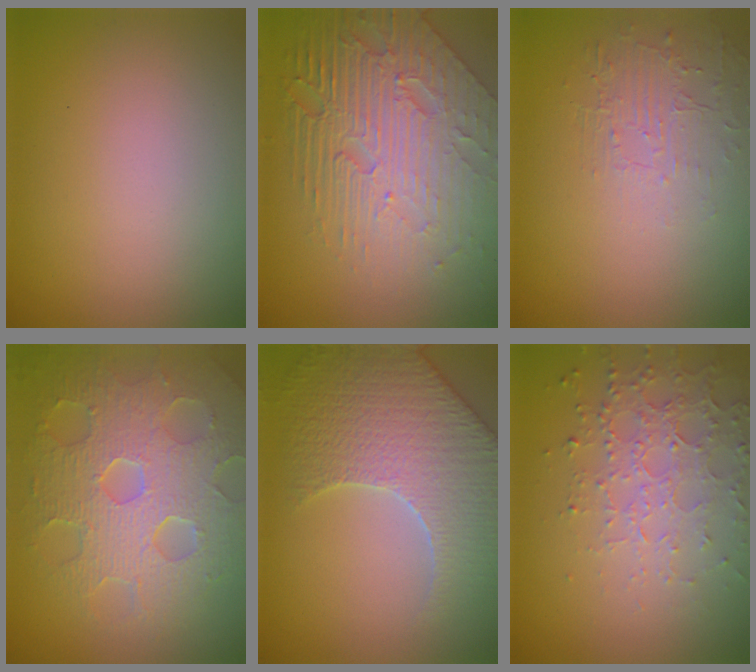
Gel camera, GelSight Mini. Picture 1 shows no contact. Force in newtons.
{"total": 8.4, "press": 5.6, "slide": 6.3}
{"total": 1.8, "press": 0.7, "slide": 1.7}
{"total": 8.9, "press": 6.0, "slide": 6.5}
{"total": 6.8, "press": 5.8, "slide": 3.6}
{"total": 3.9, "press": 3.0, "slide": 2.5}